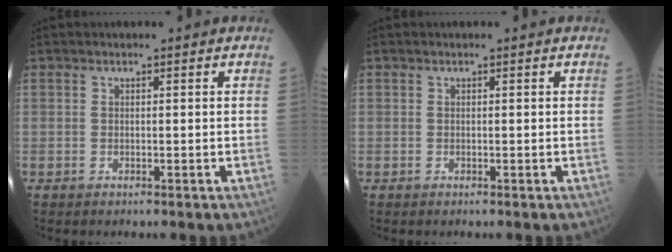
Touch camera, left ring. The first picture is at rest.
{"total": 0.0}